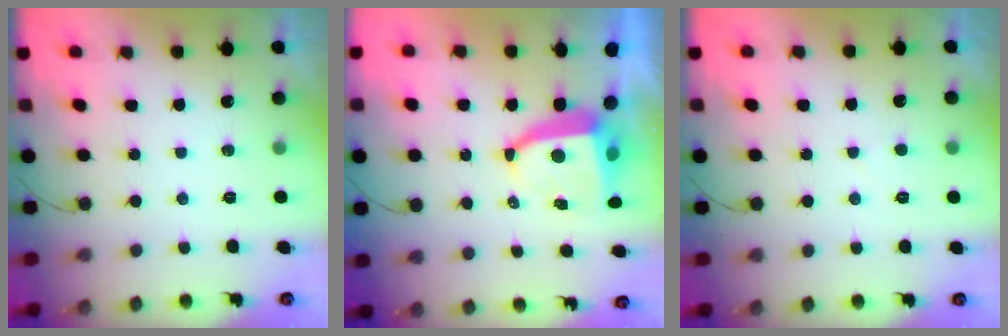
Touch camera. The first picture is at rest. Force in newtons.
{"total": 8.5, "press": 8.4, "slide": 1.1}
{"total": 2.3, "press": 2.3, "slide": 0.3}